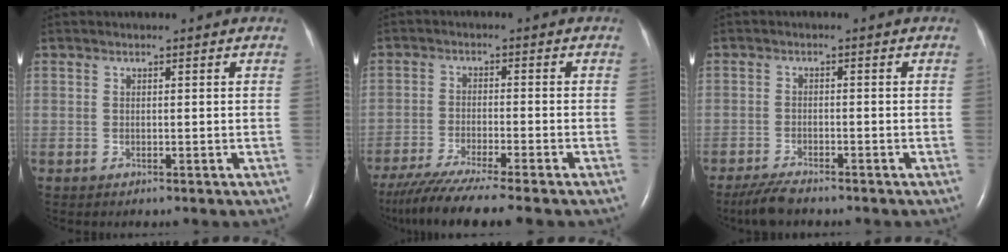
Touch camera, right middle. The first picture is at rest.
{"total": 11.3, "force": [-9.5, -0.5, 6.2], "torque": [-0.096, -0.033, -0.152]}
{"total": 4.2, "force": [-3.5, 0.8, 2.2], "torque": [-0.049, -0.012, -0.063]}